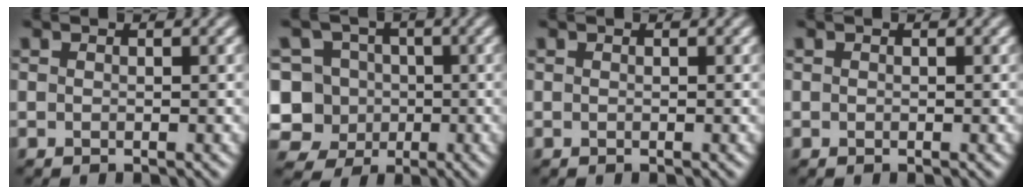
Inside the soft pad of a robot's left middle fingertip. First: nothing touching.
{"total": 8.6, "force": [-1.2, 8.0, 2.9], "torque": [-0.063, 0.030, -0.057]}
{"total": 0.0}
{"total": 0.0}